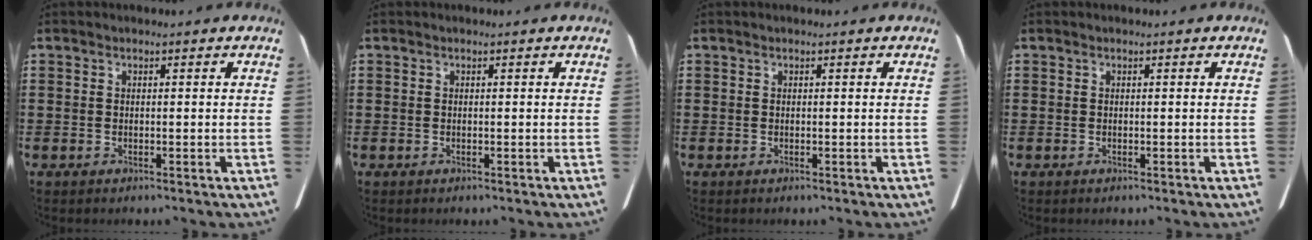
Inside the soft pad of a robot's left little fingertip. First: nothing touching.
{"total": 0.0}
{"total": 0.0}
{"total": 0.0}